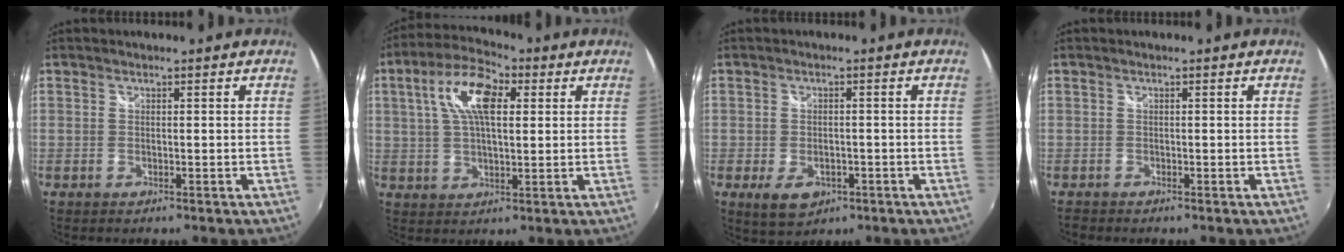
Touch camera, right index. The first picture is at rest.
{"total": 11.4, "force": [3.4, 5.2, 9.5], "torque": [-0.181, 0.027, 0.056]}
{"total": 6.3, "force": [-2.6, 4.1, 4.0], "torque": [-0.084, -0.016, -0.039]}
{"total": 1.2, "force": [-1.0, 0.6, 0.0], "torque": [-0.005, -0.001, -0.020]}